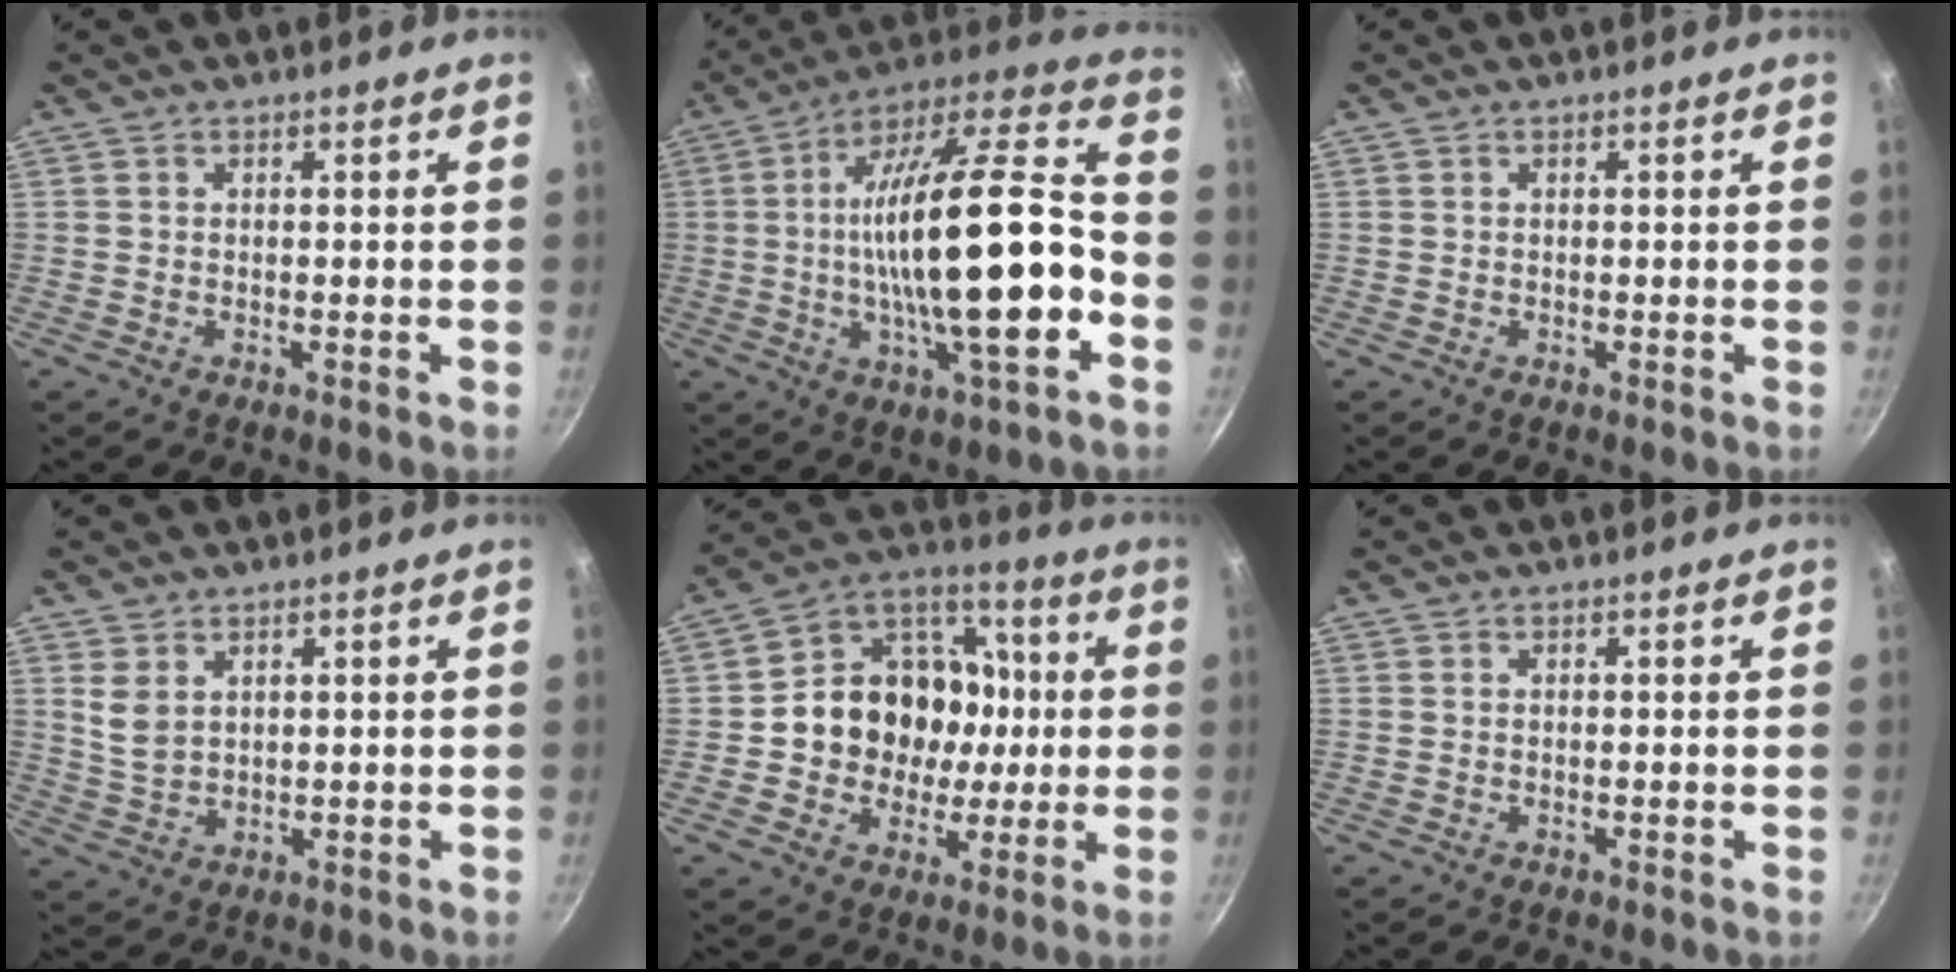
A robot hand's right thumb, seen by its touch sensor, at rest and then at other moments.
{"total": 26.3, "force": [-4.0, 7.8, 24.8], "torque": [-0.400, 0.028, -0.069]}
{"total": 0.0}
{"total": 4.6, "force": [2.0, 2.9, 2.9], "torque": [-0.049, -0.016, 0.046]}
{"total": 17.8, "force": [0.1, 15.6, 8.7], "torque": [-0.112, 0.031, -0.005]}
{"total": 0.0}